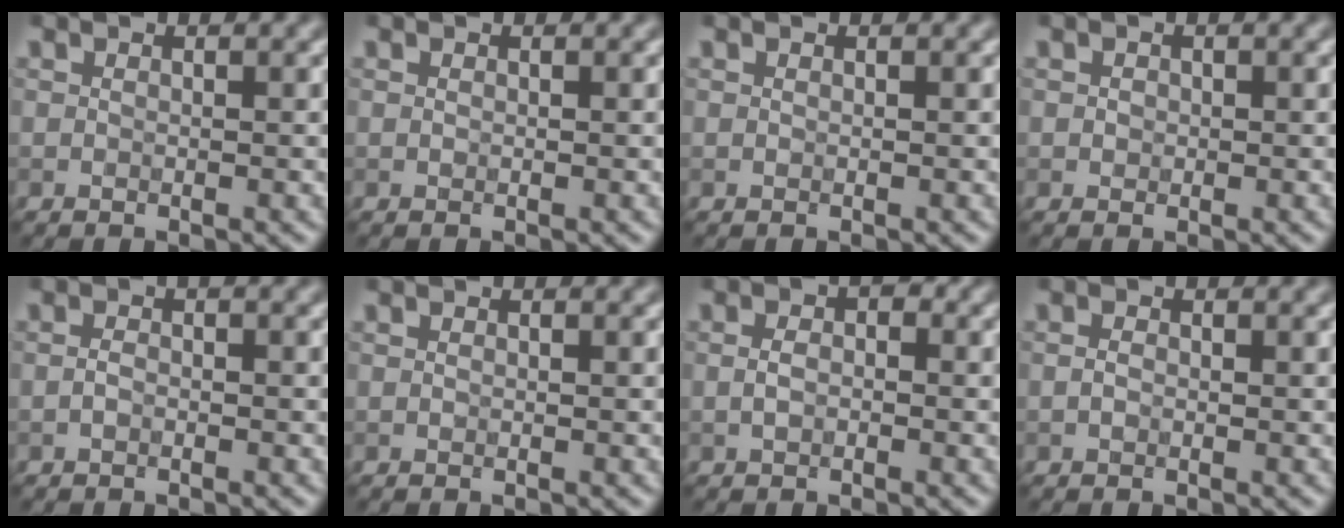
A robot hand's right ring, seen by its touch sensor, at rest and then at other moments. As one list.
[{"total": 0.0}, {"total": 0.0}, {"total": 0.6, "force": [0.0, 0.6, 0.2], "torque": [0.000, -0.002, -0.001]}, {"total": 1.0, "force": [-0.5, 0.4, 0.8], "torque": [-0.016, 0.002, -0.011]}, {"total": 0.0}, {"total": 1.9, "force": [-0.2, 1.2, 1.5], "torque": [-0.029, 0.004, -0.007]}, {"total": 0.8, "force": [-0.3, 0.5, 0.5], "torque": [-0.012, 0.001, -0.007]}]